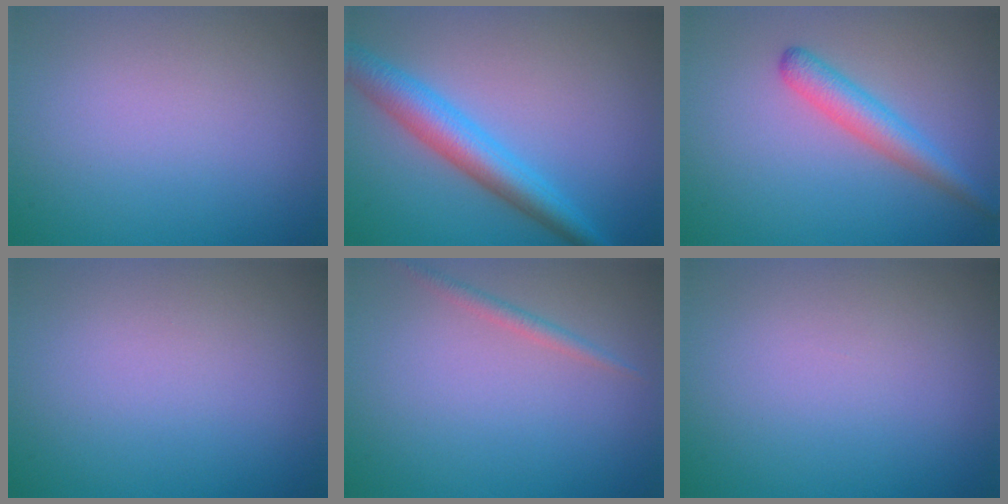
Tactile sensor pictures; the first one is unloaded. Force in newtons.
{"total": 4.9, "press": 4.9, "slide": 0.1}
{"total": 3.1, "press": 3.1, "slide": 0.1}
{"total": 0.0}
{"total": 1.2, "press": 1.1, "slide": 0.1}
{"total": 0.0}